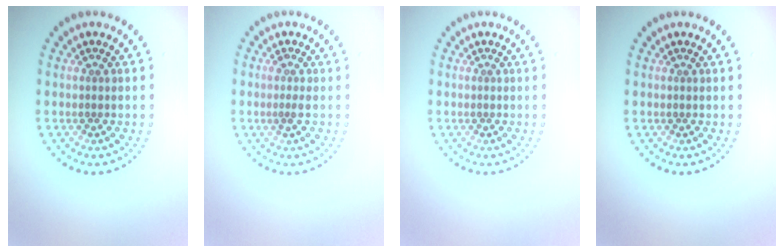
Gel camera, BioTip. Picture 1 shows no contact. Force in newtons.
{"total": 1.1, "press": 0.8, "slide": 0.7}
{"total": 0.0}
{"total": 0.0}